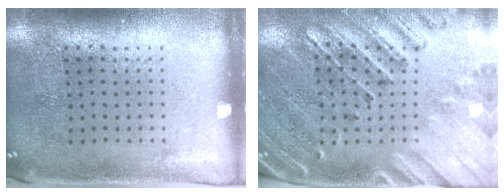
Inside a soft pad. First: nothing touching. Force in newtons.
{"total": 2.8, "press": 2.6, "slide": 0.9}